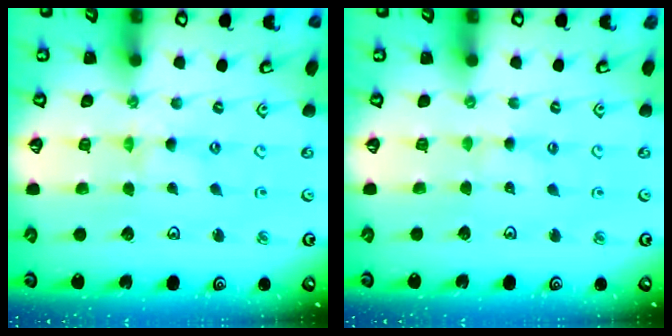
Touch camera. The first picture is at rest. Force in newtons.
{"total": 1.4, "press": 1.4, "slide": 0.2}